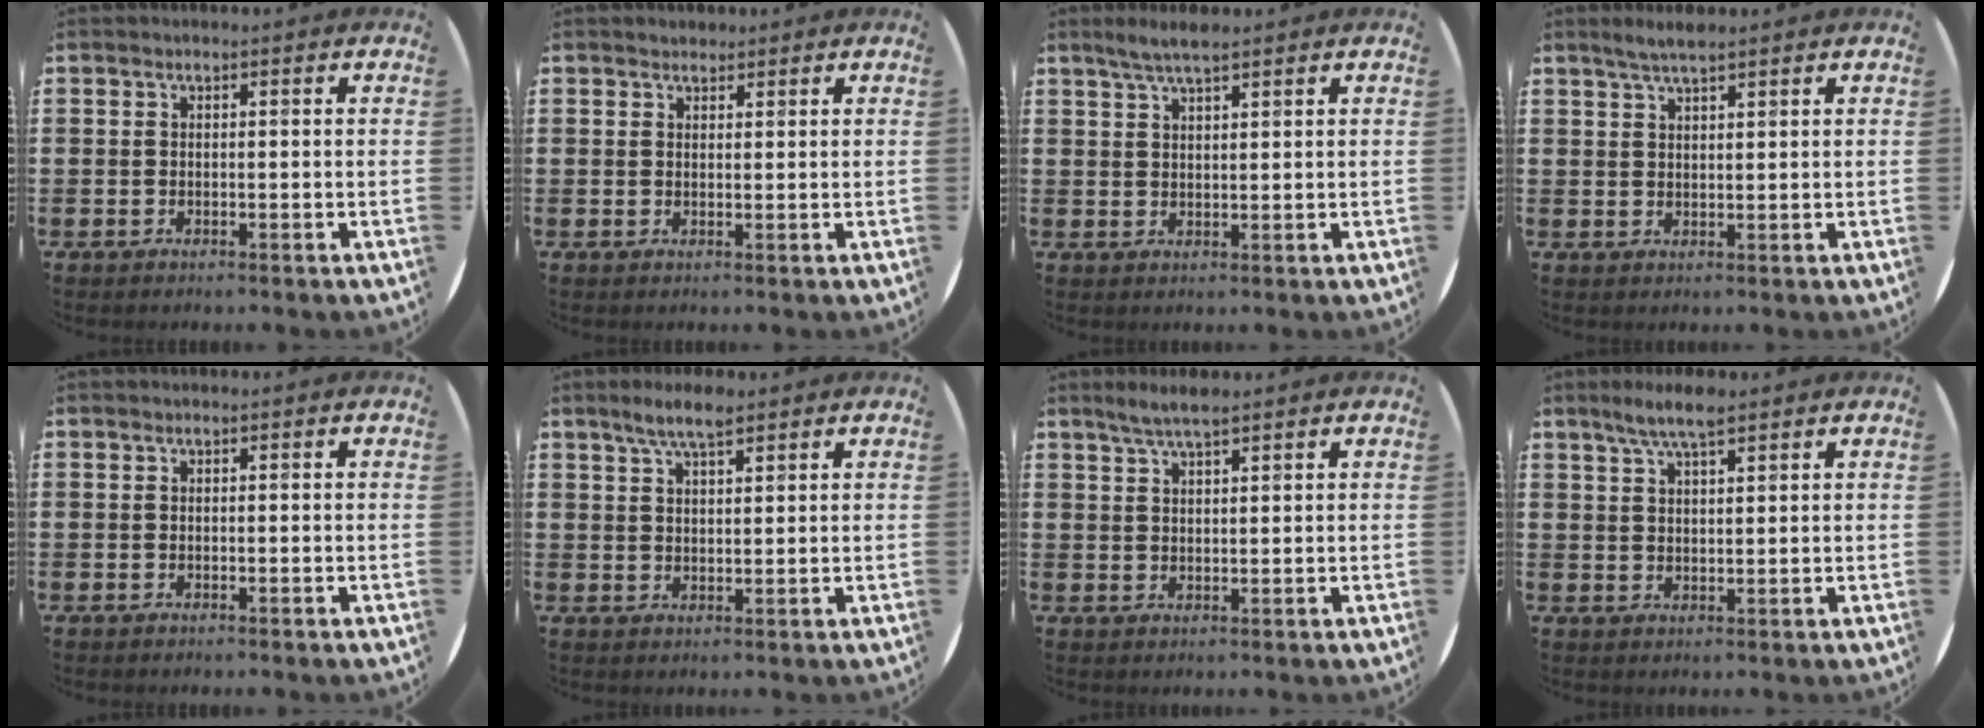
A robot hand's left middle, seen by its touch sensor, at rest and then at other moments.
{"total": 1.3, "force": [1.2, 0.4, 0.0], "torque": [0.006, 0.000, 0.021]}
{"total": 3.2, "force": [2.6, 0.4, 1.7], "torque": [-0.037, 0.003, 0.047]}
{"total": 2.7, "force": [2.3, 0.3, 1.3], "torque": [-0.029, 0.003, 0.042]}
{"total": 0.0}
{"total": 4.6, "force": [3.5, 1.2, 2.8], "torque": [-0.053, -0.002, 0.061]}
{"total": 3.4, "force": [2.8, 0.4, 1.9], "torque": [-0.040, 0.001, 0.050]}
{"total": 4.7, "force": [3.6, 0.8, 2.8], "torque": [-0.054, -0.002, 0.062]}